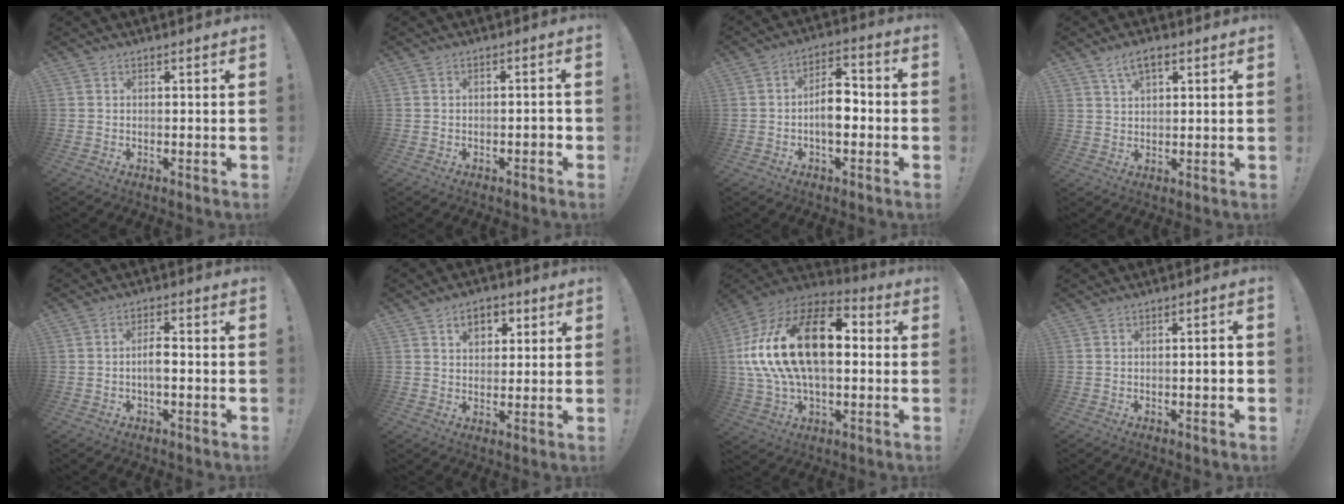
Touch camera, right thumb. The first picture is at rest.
{"total": 2.3, "force": [-1.3, 0.9, 1.7], "torque": [-0.028, 0.005, -0.022]}
{"total": 9.6, "force": [-1.7, 5.8, 7.4], "torque": [-0.114, 0.015, -0.031]}
{"total": 5.3, "force": [3.0, 2.6, 3.5], "torque": [-0.064, -0.004, 0.056]}
{"total": 2.2, "force": [-0.6, 1.5, 1.6], "torque": [-0.021, 0.005, -0.013]}
{"total": 6.8, "force": [2.8, 5.0, 3.6], "torque": [-0.053, 0.000, 0.052]}
{"total": 27.1, "force": [4.0, 15.0, 22.3], "torque": [-0.426, -0.005, 0.071]}
{"total": 2.4, "force": [-0.7, 0.3, 2.2], "torque": [-0.037, 0.005, -0.013]}